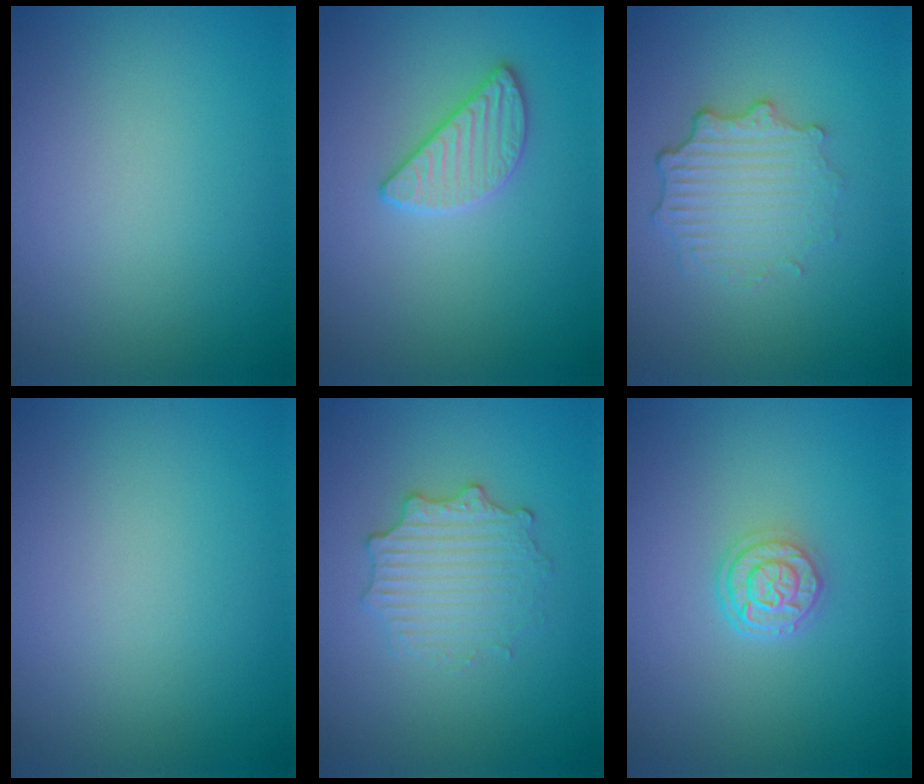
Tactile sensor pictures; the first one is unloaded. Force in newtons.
{"total": 2.6, "press": 2.6, "slide": 0.4}
{"total": 3.7, "press": 2.9, "slide": 2.3}
{"total": 0.0}
{"total": 3.1, "press": 2.9, "slide": 1.0}
{"total": 2.6, "press": 2.1, "slide": 1.5}